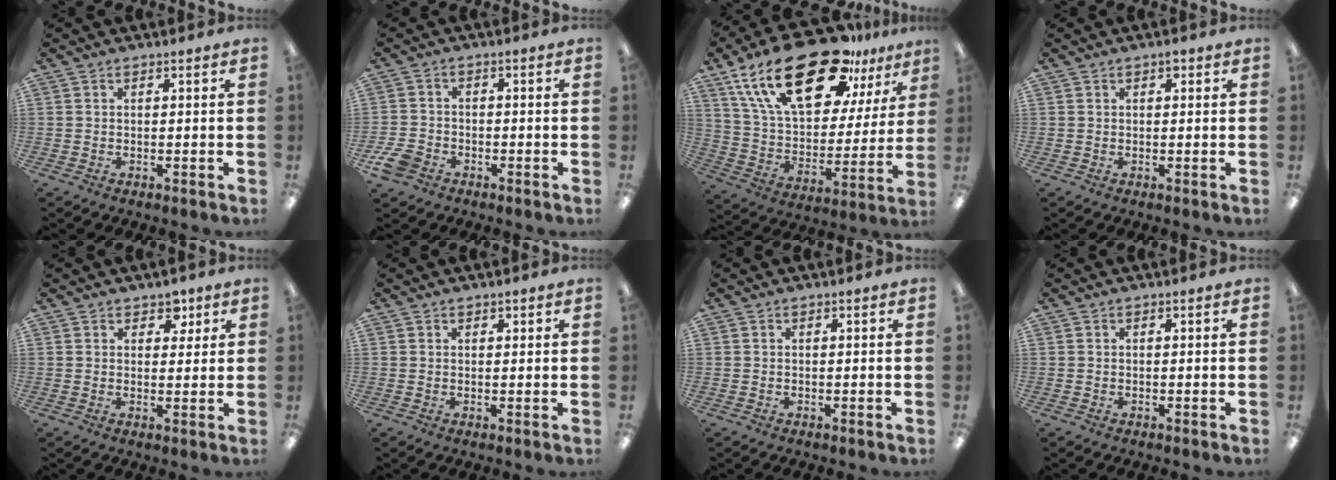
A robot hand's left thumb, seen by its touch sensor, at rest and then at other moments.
{"total": 5.4, "force": [-3.5, 3.6, 2.0], "torque": [-0.043, 0.013, -0.065]}
{"total": 28.5, "force": [17.7, 12.6, 18.5], "torque": [-0.337, -0.097, 0.306]}
{"total": 1.2, "force": [0.5, 0.6, 0.9], "torque": [-0.002, -0.005, 0.005]}
{"total": 4.1, "force": [2.7, 2.8, 1.5], "torque": [0.004, -0.015, 0.042]}
{"total": 0.7, "force": [0.5, 0.5, 0.0], "torque": [0.001, 0.000, 0.009]}
{"total": 0.0}
{"total": 0.0}